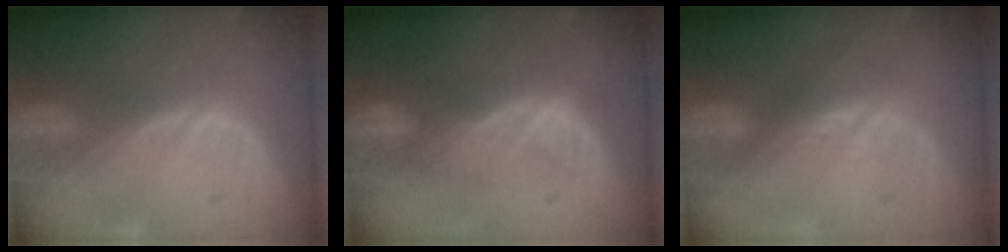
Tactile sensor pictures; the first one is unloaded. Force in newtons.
{"total": 5.2, "press": 5.0, "slide": 1.3}
{"total": 1.5, "press": 1.3, "slide": 0.8}